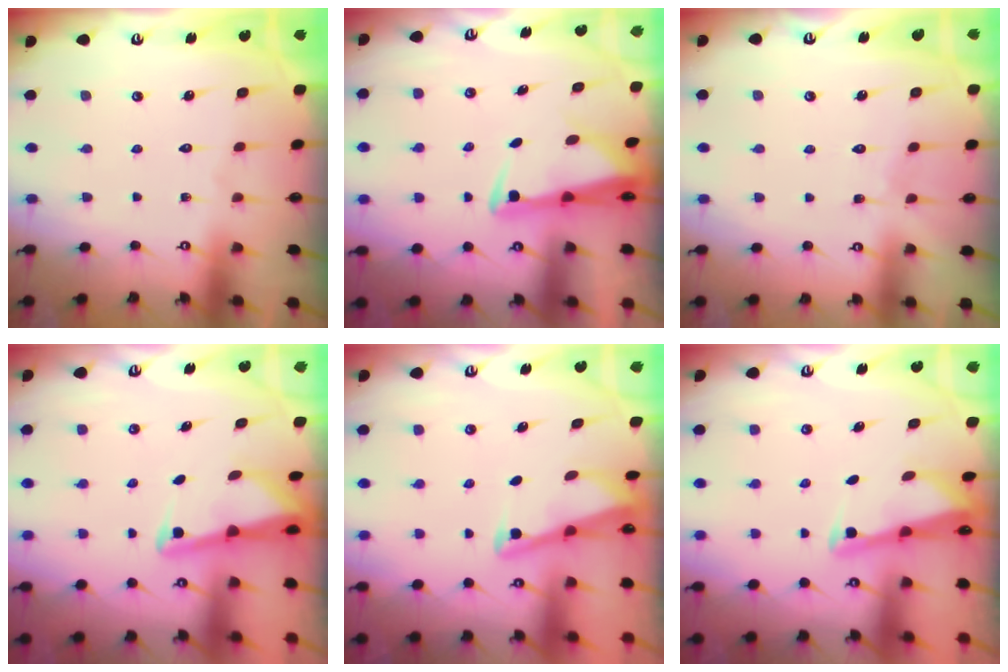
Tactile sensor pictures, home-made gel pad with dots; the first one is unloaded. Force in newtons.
{"total": 2.9, "press": 2.8, "slide": 1.0}
{"total": 2.9, "press": 2.9, "slide": 0.4}
{"total": 2.9, "press": 2.9, "slide": 0.3}
{"total": 2.9, "press": 2.9, "slide": 0.4}
{"total": 2.5, "press": 2.5, "slide": 0.1}